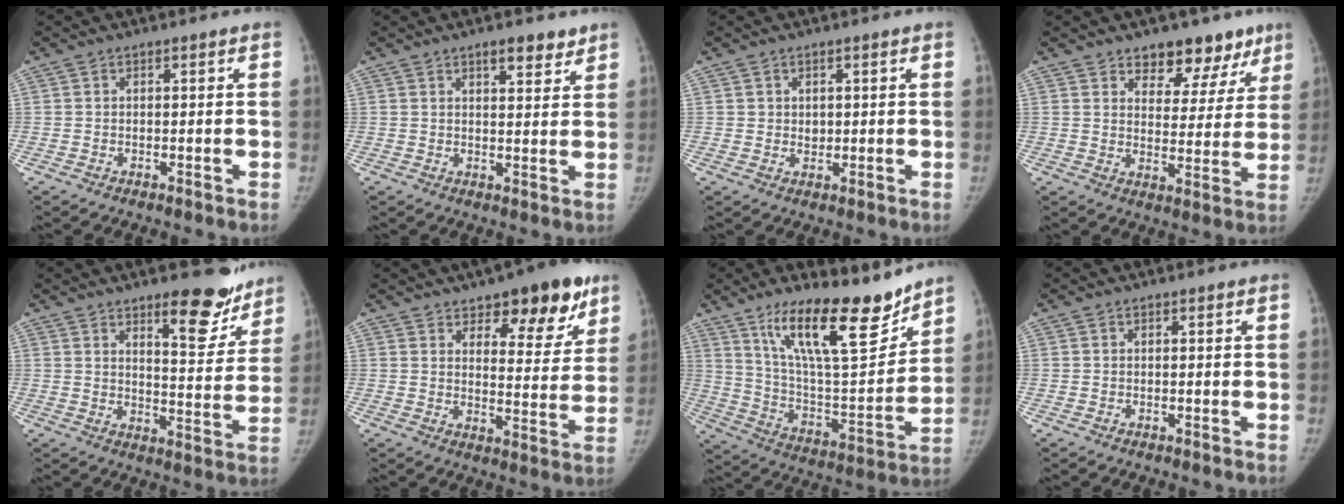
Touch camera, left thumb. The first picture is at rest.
{"total": 4.8, "force": [3.4, 1.8, 3.0], "torque": [-0.026, -0.021, 0.049]}
{"total": 2.0, "force": [0.5, 1.7, 0.8], "torque": [-0.002, -0.004, 0.011]}
{"total": 11.1, "force": [7.9, 6.4, 4.4], "torque": [0.001, -0.039, 0.107]}
{"total": 12.2, "force": [8.7, 4.1, 7.5], "torque": [-0.058, -0.064, 0.125]}
{"total": 14.4, "force": [8.9, 6.1, 9.5], "torque": [-0.069, -0.046, 0.122]}
{"total": 21.7, "force": [15.3, 5.9, 14.2], "torque": [-0.197, -0.089, 0.266]}
{"total": 0.0}